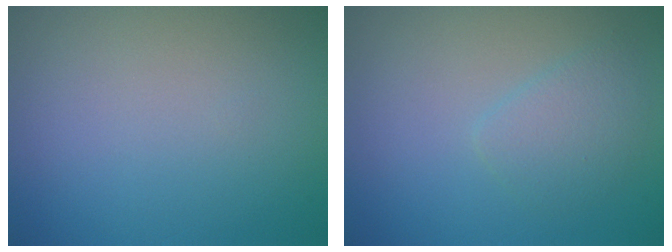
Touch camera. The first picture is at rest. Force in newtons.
{"total": 2.0, "press": 2.0, "slide": 0.1}